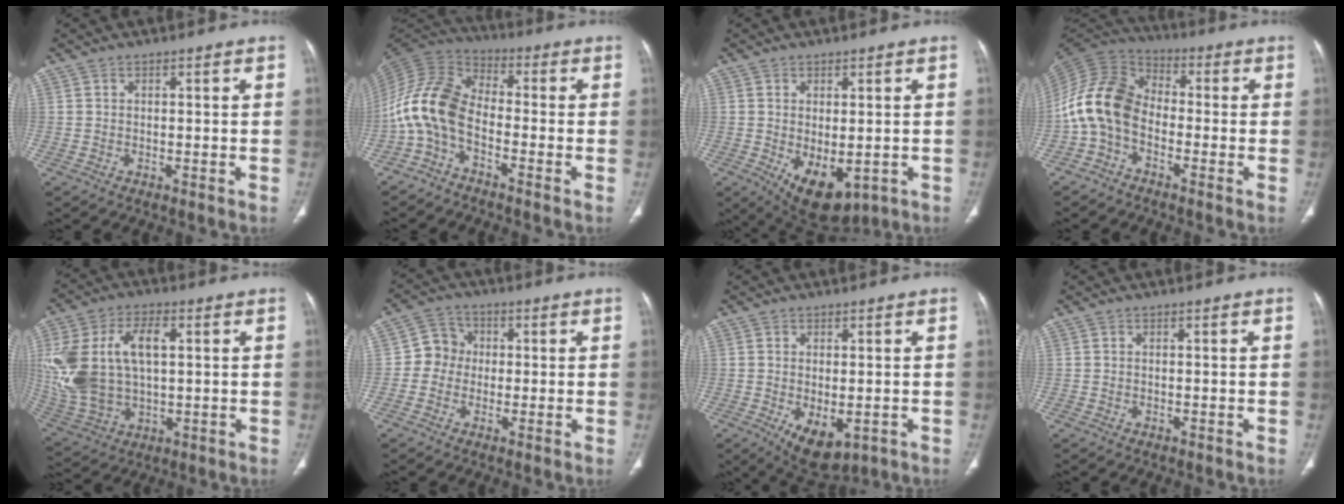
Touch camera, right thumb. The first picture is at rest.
{"total": 10.7, "force": [-3.5, 5.9, 8.2], "torque": [-0.172, 0.055, -0.087]}
{"total": 9.8, "force": [-2.5, 5.2, 7.8], "torque": [-0.108, -0.010, -0.017]}
{"total": 11.6, "force": [-2.9, 8.1, 7.9], "torque": [-0.154, 0.048, -0.073]}
{"total": 20.0, "force": [3.0, 11.8, 15.8], "torque": [-0.337, 0.007, 0.066]}
{"total": 5.7, "force": [-0.4, 5.3, 2.0], "torque": [-0.008, 0.015, -0.020]}
{"total": 7.9, "force": [-2.4, 4.2, 6.3], "torque": [-0.093, -0.009, -0.021]}
{"total": 0.0}